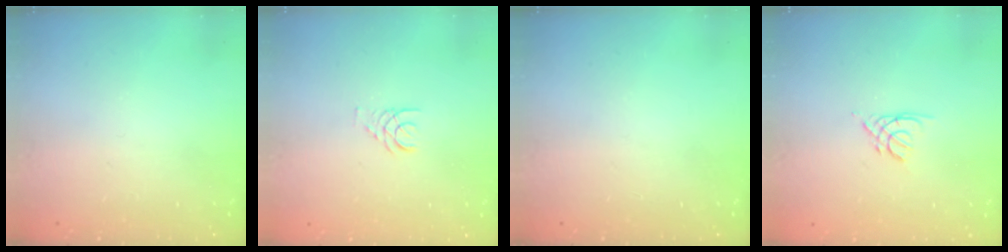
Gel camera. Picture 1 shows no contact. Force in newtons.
{"total": 1.4, "press": 1.4, "slide": 0.2}
{"total": 0.0}
{"total": 2.2, "press": 2.2, "slide": 0.4}